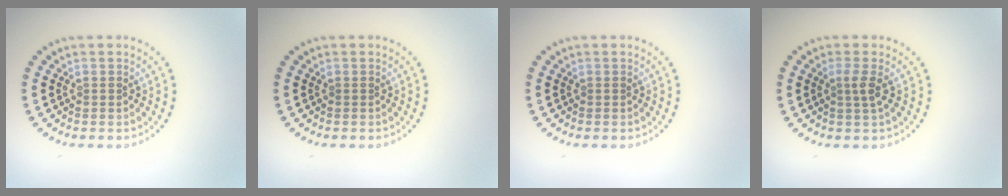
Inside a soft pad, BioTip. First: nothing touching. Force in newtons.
{"total": 0.0}
{"total": 0.0}
{"total": 1.6, "press": 1.1, "slide": 1.2}